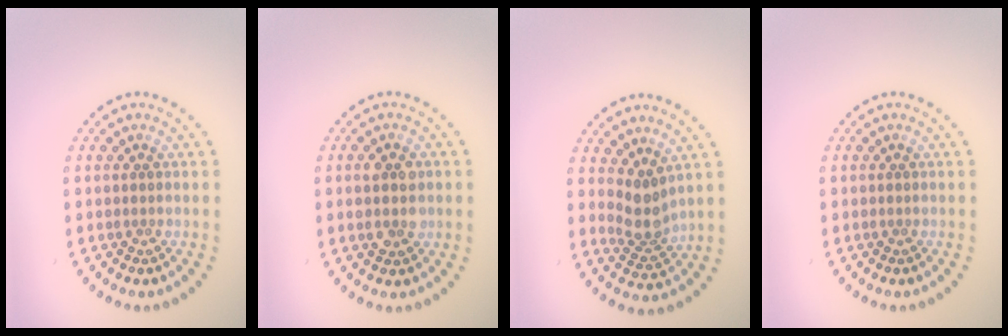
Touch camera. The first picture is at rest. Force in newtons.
{"total": 2.8, "press": 2.8, "slide": 0.3}
{"total": 2.7, "press": 2.0, "slide": 1.8}
{"total": 0.0}